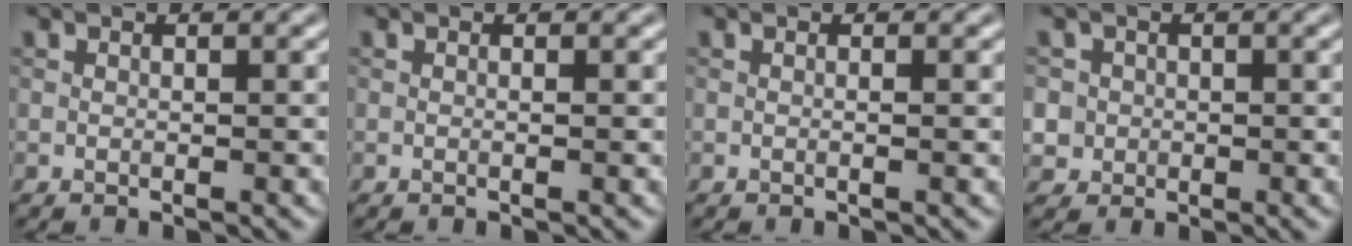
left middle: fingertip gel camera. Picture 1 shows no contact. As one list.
[{"total": 0.0}, {"total": 0.6, "force": [-0.1, 0.1, 0.6], "torque": [-0.007, -0.001, -0.002]}, {"total": 3.0, "force": [-0.2, 2.9, 0.5], "torque": [0.005, 0.013, -0.009]}]